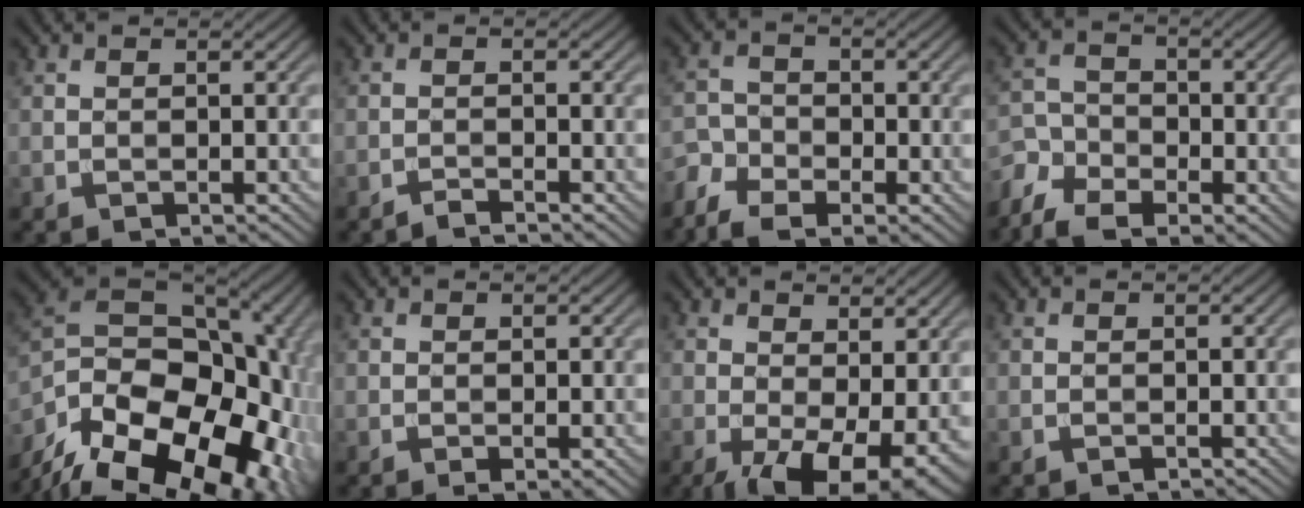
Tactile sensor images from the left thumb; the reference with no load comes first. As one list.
[{"total": 1.4, "force": [-1.2, 0.0, 0.6], "torque": [-0.008, 0.003, -0.028]}, {"total": 5.6, "force": [-4.0, 2.9, 2.5], "torque": [-0.056, -0.012, -0.086]}, {"total": 6.5, "force": [-4.7, 3.5, 3.0], "torque": [-0.068, -0.013, -0.101]}, {"total": 22.1, "force": [-11.6, 14.0, 12.7], "torque": [-0.254, -0.044, -0.146]}, {"total": 1.2, "force": [-0.3, 0.2, 1.2], "torque": [-0.022, -0.005, -0.005]}, {"total": 11.1, "force": [-2.7, 5.3, 9.4], "torque": [-0.152, -0.015, -0.033]}, {"total": 0.0}]